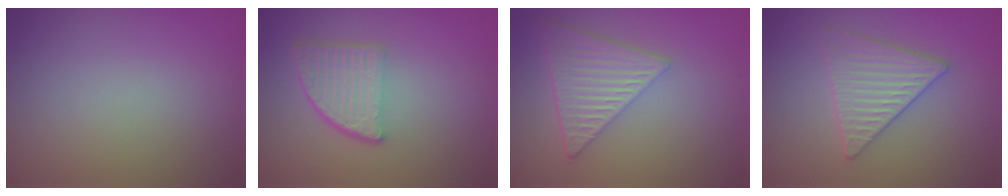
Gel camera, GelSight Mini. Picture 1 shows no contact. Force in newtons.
{"total": 4.5, "press": 3.2, "slide": 3.2}
{"total": 6.7, "press": 4.8, "slide": 4.7}
{"total": 3.5, "press": 3.4, "slide": 0.3}